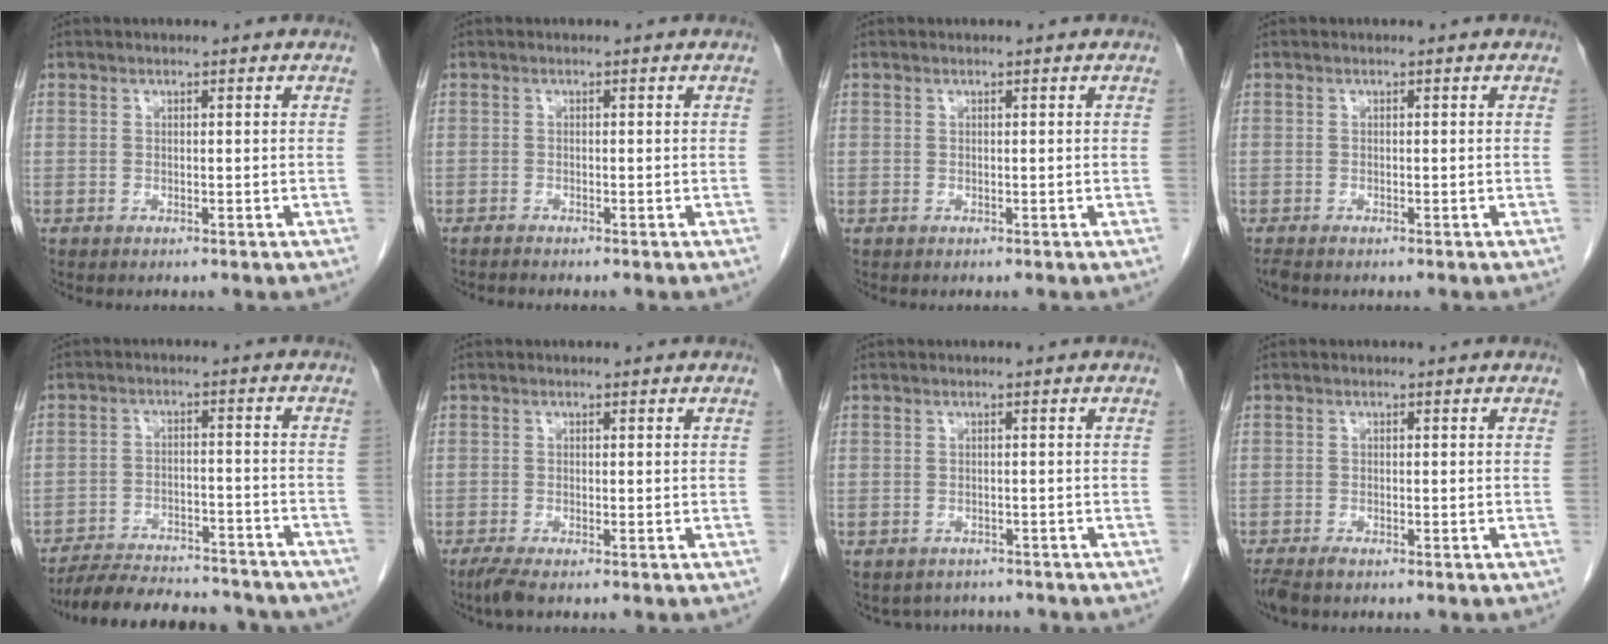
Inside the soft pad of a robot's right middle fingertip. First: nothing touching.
{"total": 0.9, "force": [-0.8, -0.1, 0.2], "torque": [-0.007, -0.002, -0.014]}
{"total": 0.0}
{"total": 0.9, "force": [-0.8, 0.2, 0.4], "torque": [-0.012, -0.004, -0.015]}
{"total": 18.2, "force": [-16.5, 4.2, 6.5], "torque": [-0.115, -0.004, -0.226]}
{"total": 2.0, "force": [-1.5, 0.1, 1.3], "torque": [-0.034, -0.009, -0.032]}
{"total": 3.9, "force": [-3.5, 1.7, 0.2], "torque": [-0.004, 0.003, -0.045]}
{"total": 2.4, "force": [-1.9, 0.6, 1.2], "torque": [-0.024, -0.007, -0.033]}